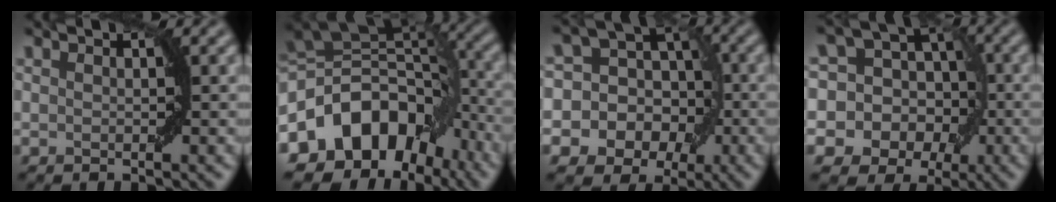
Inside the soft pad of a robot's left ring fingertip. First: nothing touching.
{"total": 12.4, "force": [-5.1, 8.9, 6.9], "torque": [-0.127, 0.014, -0.099]}
{"total": 13.1, "force": [-2.2, 11.9, 5.0], "torque": [-0.110, 0.027, -0.063]}
{"total": 13.6, "force": [-1.5, 12.4, 5.4], "torque": [-0.120, 0.026, -0.053]}